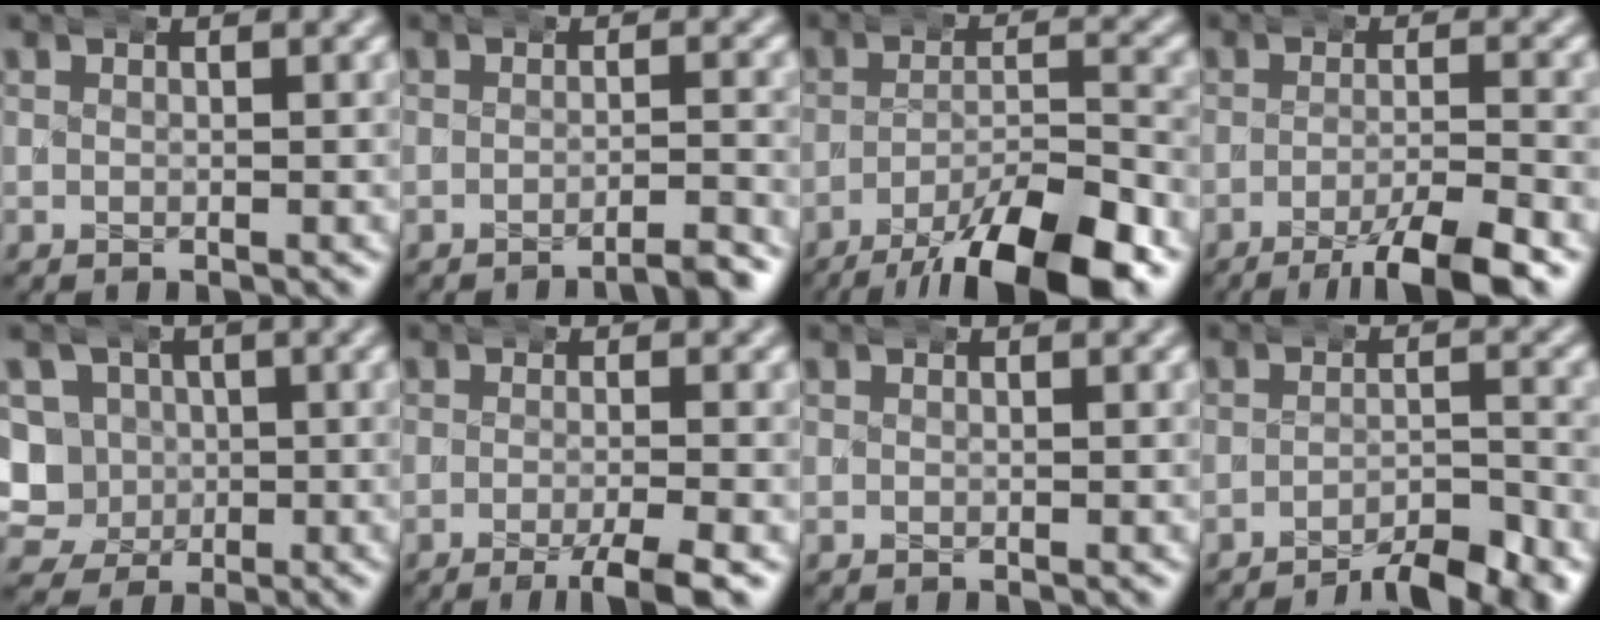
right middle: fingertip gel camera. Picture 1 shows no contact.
{"total": 2.3, "force": [-2.1, 0.0, 1.0], "torque": [-0.013, 0.010, -0.044]}
{"total": 9.9, "force": [-7.0, 2.4, 6.6], "torque": [-0.091, -0.006, -0.105]}
{"total": 6.0, "force": [-4.1, 0.8, 4.4], "torque": [-0.061, -0.006, -0.065]}
{"total": 10.7, "force": [-0.8, 10.0, 3.5], "torque": [-0.106, -0.028, -0.016]}
{"total": 3.6, "force": [-2.0, 0.3, 3.0], "torque": [-0.043, 0.003, -0.037]}
{"total": 0.0}
{"total": 5.3, "force": [-4.3, 1.0, 3.0], "torque": [-0.039, -0.003, -0.076]}